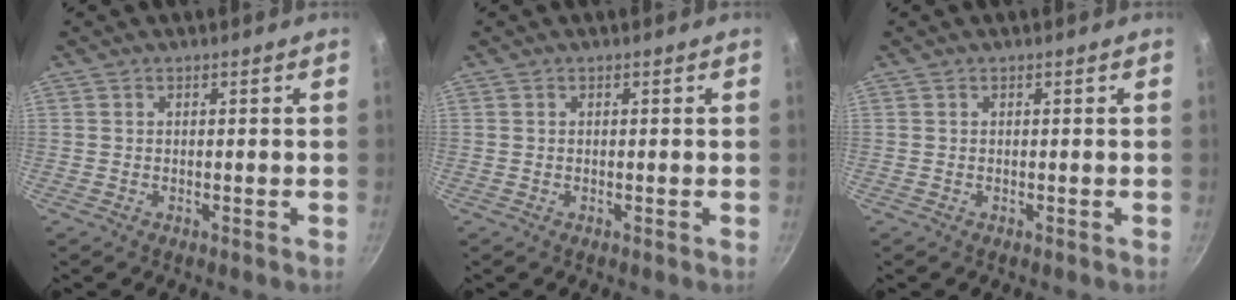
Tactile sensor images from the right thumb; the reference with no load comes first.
{"total": 0.0}
{"total": 0.0}